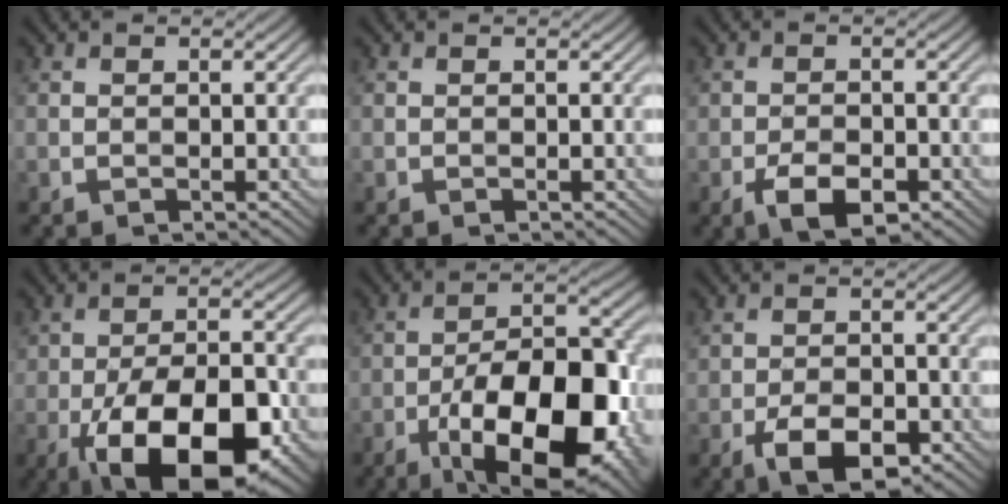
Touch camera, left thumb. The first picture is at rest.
{"total": 0.0}
{"total": 4.7, "force": [-2.5, 2.2, 3.3], "torque": [-0.059, -0.006, -0.044]}
{"total": 16.7, "force": [-6.8, 7.8, 13.1], "torque": [-0.207, -0.012, -0.111]}
{"total": 18.2, "force": [-7.9, 7.8, 14.4], "torque": [-0.203, 0.003, -0.133]}
{"total": 6.0, "force": [-3.0, 2.9, 4.3], "torque": [-0.073, -0.005, -0.053]}